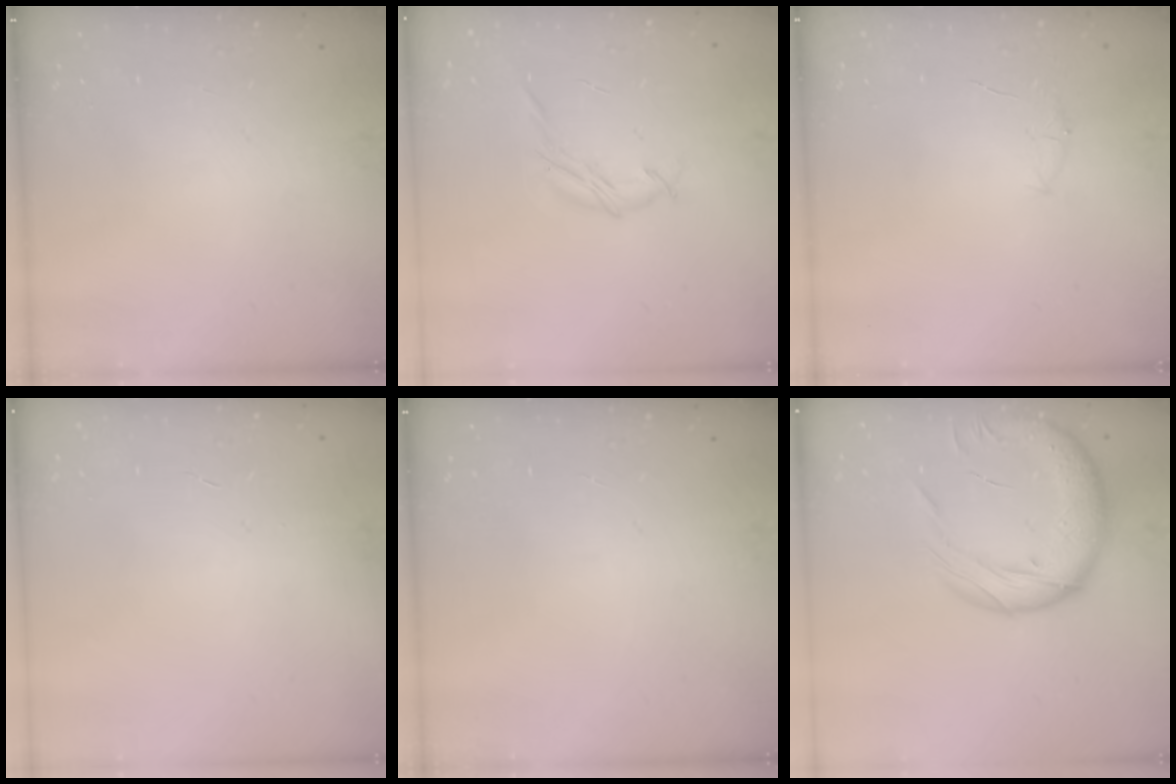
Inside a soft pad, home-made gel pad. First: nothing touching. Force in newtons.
{"total": 7.4, "press": 7.2, "slide": 1.6}
{"total": 4.2, "press": 4.0, "slide": 1.1}
{"total": 0.0}
{"total": 0.0}
{"total": 19.1, "press": 18.6, "slide": 4.3}